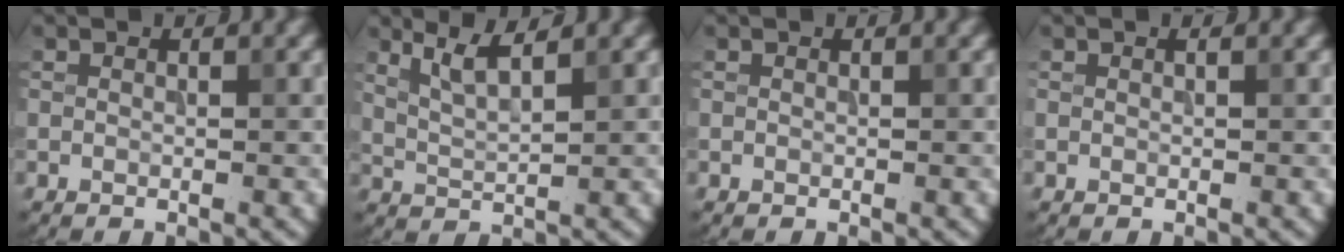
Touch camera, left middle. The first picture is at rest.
{"total": 2.9, "force": [1.8, 0.6, 2.2], "torque": [-0.044, -0.001, 0.040]}
{"total": 0.0}
{"total": 0.0}